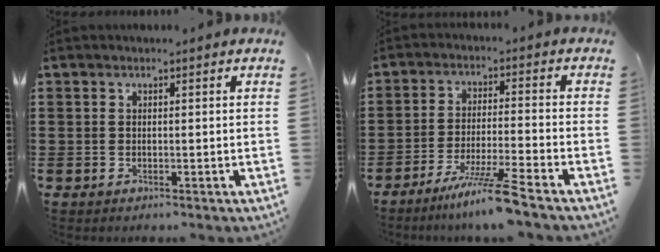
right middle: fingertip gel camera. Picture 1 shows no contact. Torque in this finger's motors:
{"motor_torque": [1.28, -0.86, 0.20, 0.16]}